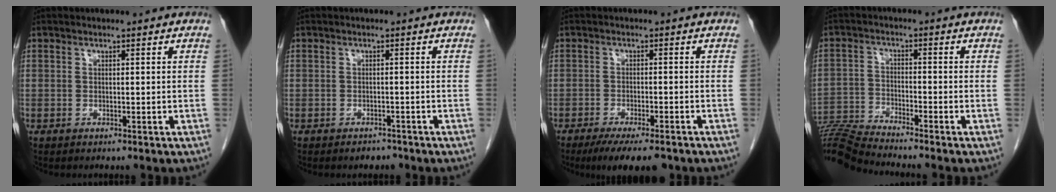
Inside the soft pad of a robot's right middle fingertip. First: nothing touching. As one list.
[{"total": 1.5, "force": [-1.2, 0.8, 0.3], "torque": [-0.006, 0.001, -0.016]}, {"total": 9.2, "force": [-7.1, 2.0, 5.5], "torque": [-0.074, -0.013, -0.104]}, {"total": 9.5, "force": [-9.2, -1.8, 2.0], "torque": [-0.041, -0.009, -0.174]}]